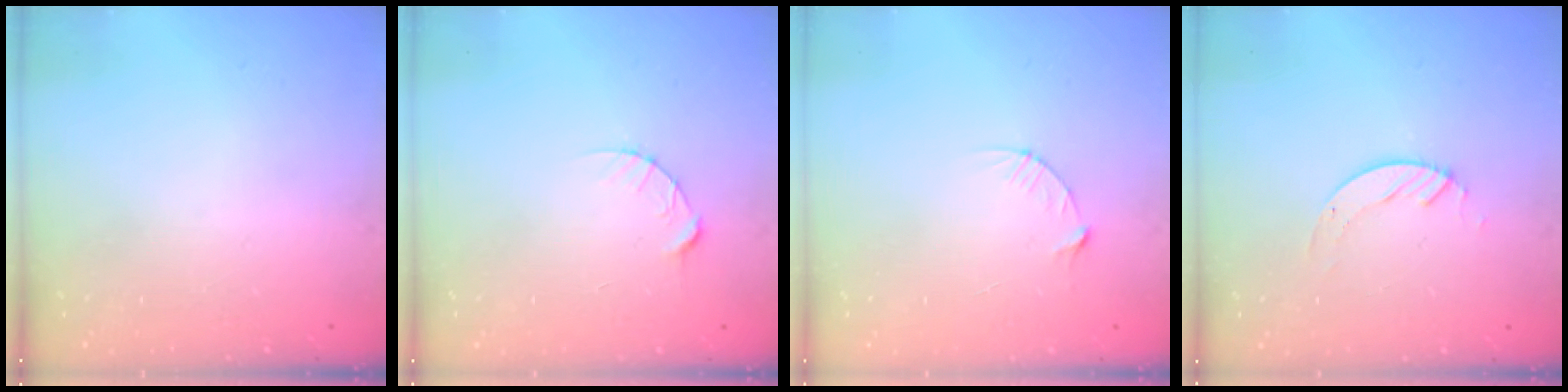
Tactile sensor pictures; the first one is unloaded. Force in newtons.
{"total": 4.7, "press": 4.7, "slide": 0.6}
{"total": 3.7, "press": 3.7, "slide": 0.4}
{"total": 3.4, "press": 3.4, "slide": 0.4}